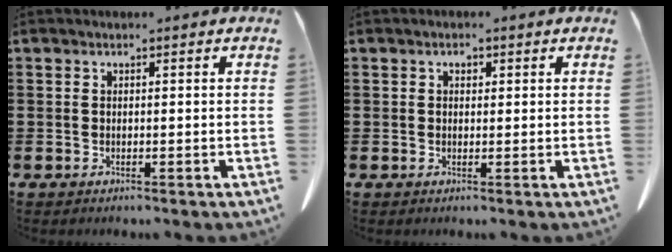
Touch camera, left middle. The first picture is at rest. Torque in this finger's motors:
{"motor_torque": [-0.69, 0.95, -0.02, -0.03]}